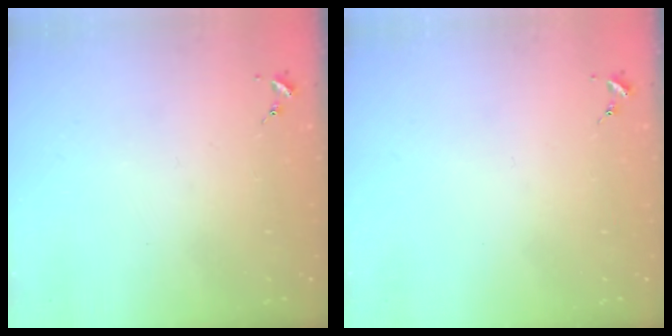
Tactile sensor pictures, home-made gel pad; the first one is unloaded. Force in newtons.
{"total": 0.0}